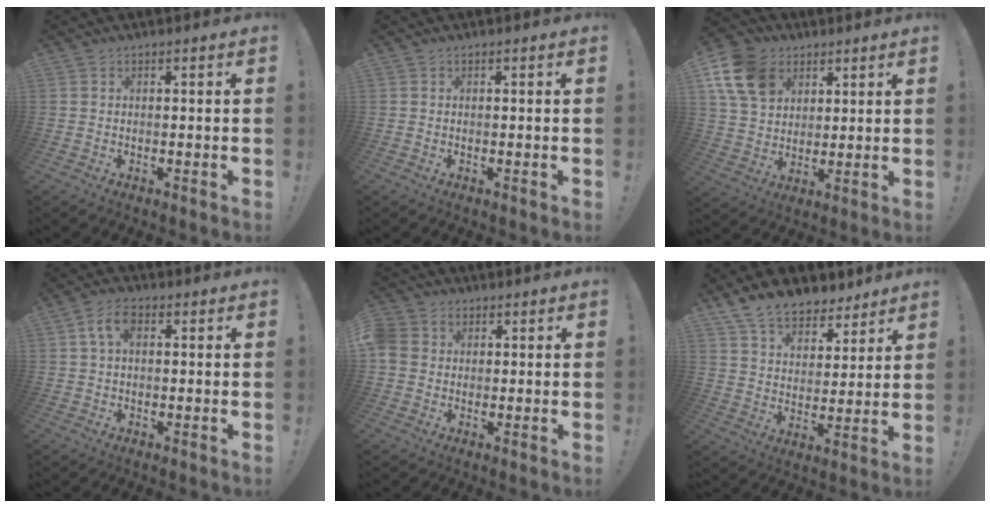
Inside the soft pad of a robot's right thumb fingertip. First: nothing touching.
{"total": 0.0}
{"total": 14.9, "force": [6.5, 11.3, 7.2], "torque": [-0.125, -0.023, 0.132]}
{"total": 6.1, "force": [1.6, 3.5, 4.8], "torque": [-0.087, 0.011, 0.031]}
{"total": 5.1, "force": [0.7, 4.7, 1.9], "torque": [-0.052, 0.005, 0.013]}
{"total": 11.5, "force": [9.1, 6.0, 3.6], "torque": [-0.065, -0.063, 0.174]}